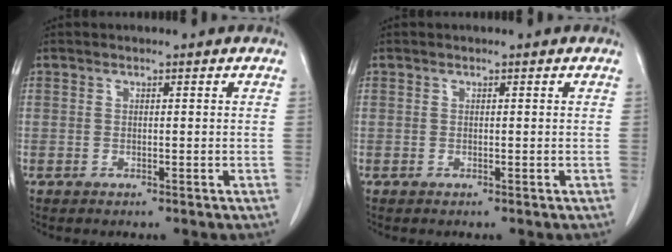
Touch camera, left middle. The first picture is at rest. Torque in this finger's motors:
{"motor_torque": [-0.01, 0.01, 0.00, 0.00]}